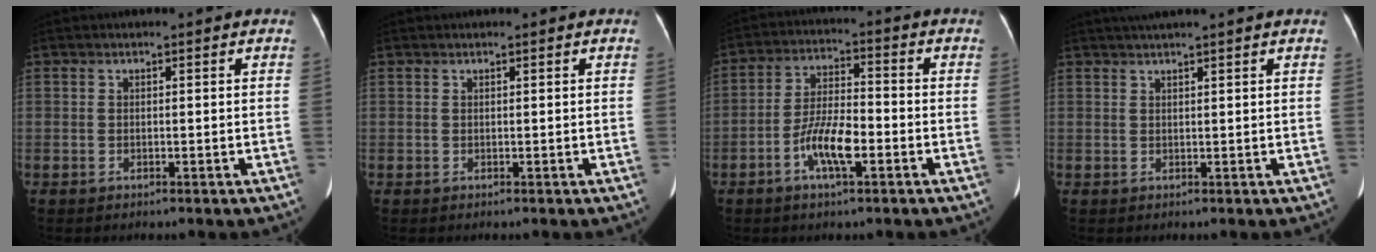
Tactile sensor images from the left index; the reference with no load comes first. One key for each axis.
{"total": 0.0}
{"total": 7.7, "fx": -3.3, "fy": 1.8, "fz": 6.7, "tx": -0.131, "ty": -0.004, "tz": -0.064}
{"total": 5.2, "fx": 4.4, "fy": -0.5, "fz": 2.7, "tx": -0.036, "ty": 0.026, "tz": 0.061}